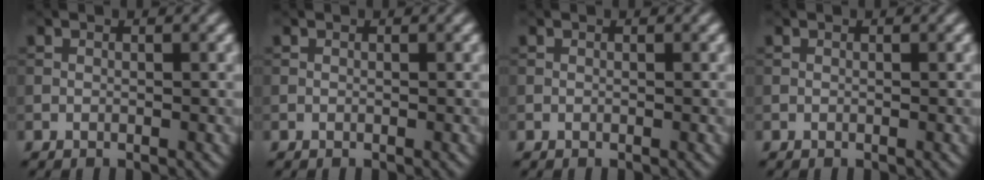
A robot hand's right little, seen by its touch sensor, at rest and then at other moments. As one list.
[{"total": 0.0}, {"total": 0.0}, {"total": 0.0}]